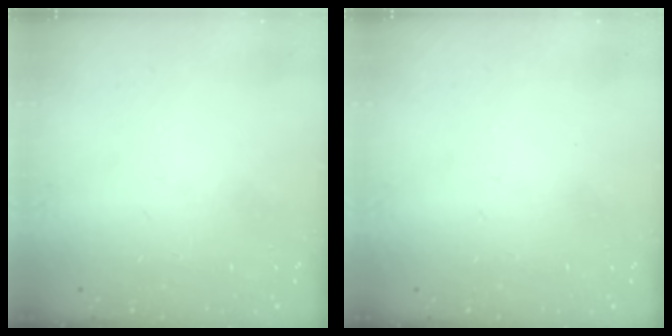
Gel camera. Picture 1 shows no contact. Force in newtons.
{"total": 0.0}